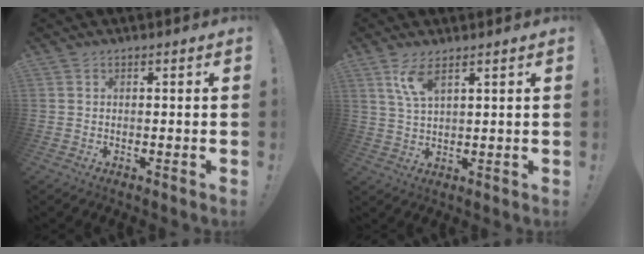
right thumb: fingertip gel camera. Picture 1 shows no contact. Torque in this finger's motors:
{"motor_torque": [0.00, 0.00, 0.05, 0.04, 0.00]}